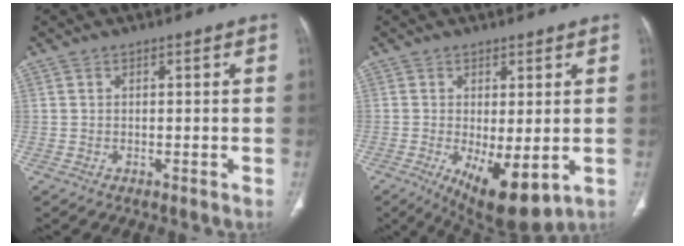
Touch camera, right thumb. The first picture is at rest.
{"total": 10.5, "force": [-2.5, 4.2, 9.3], "torque": [-0.142, -0.024, -0.023]}